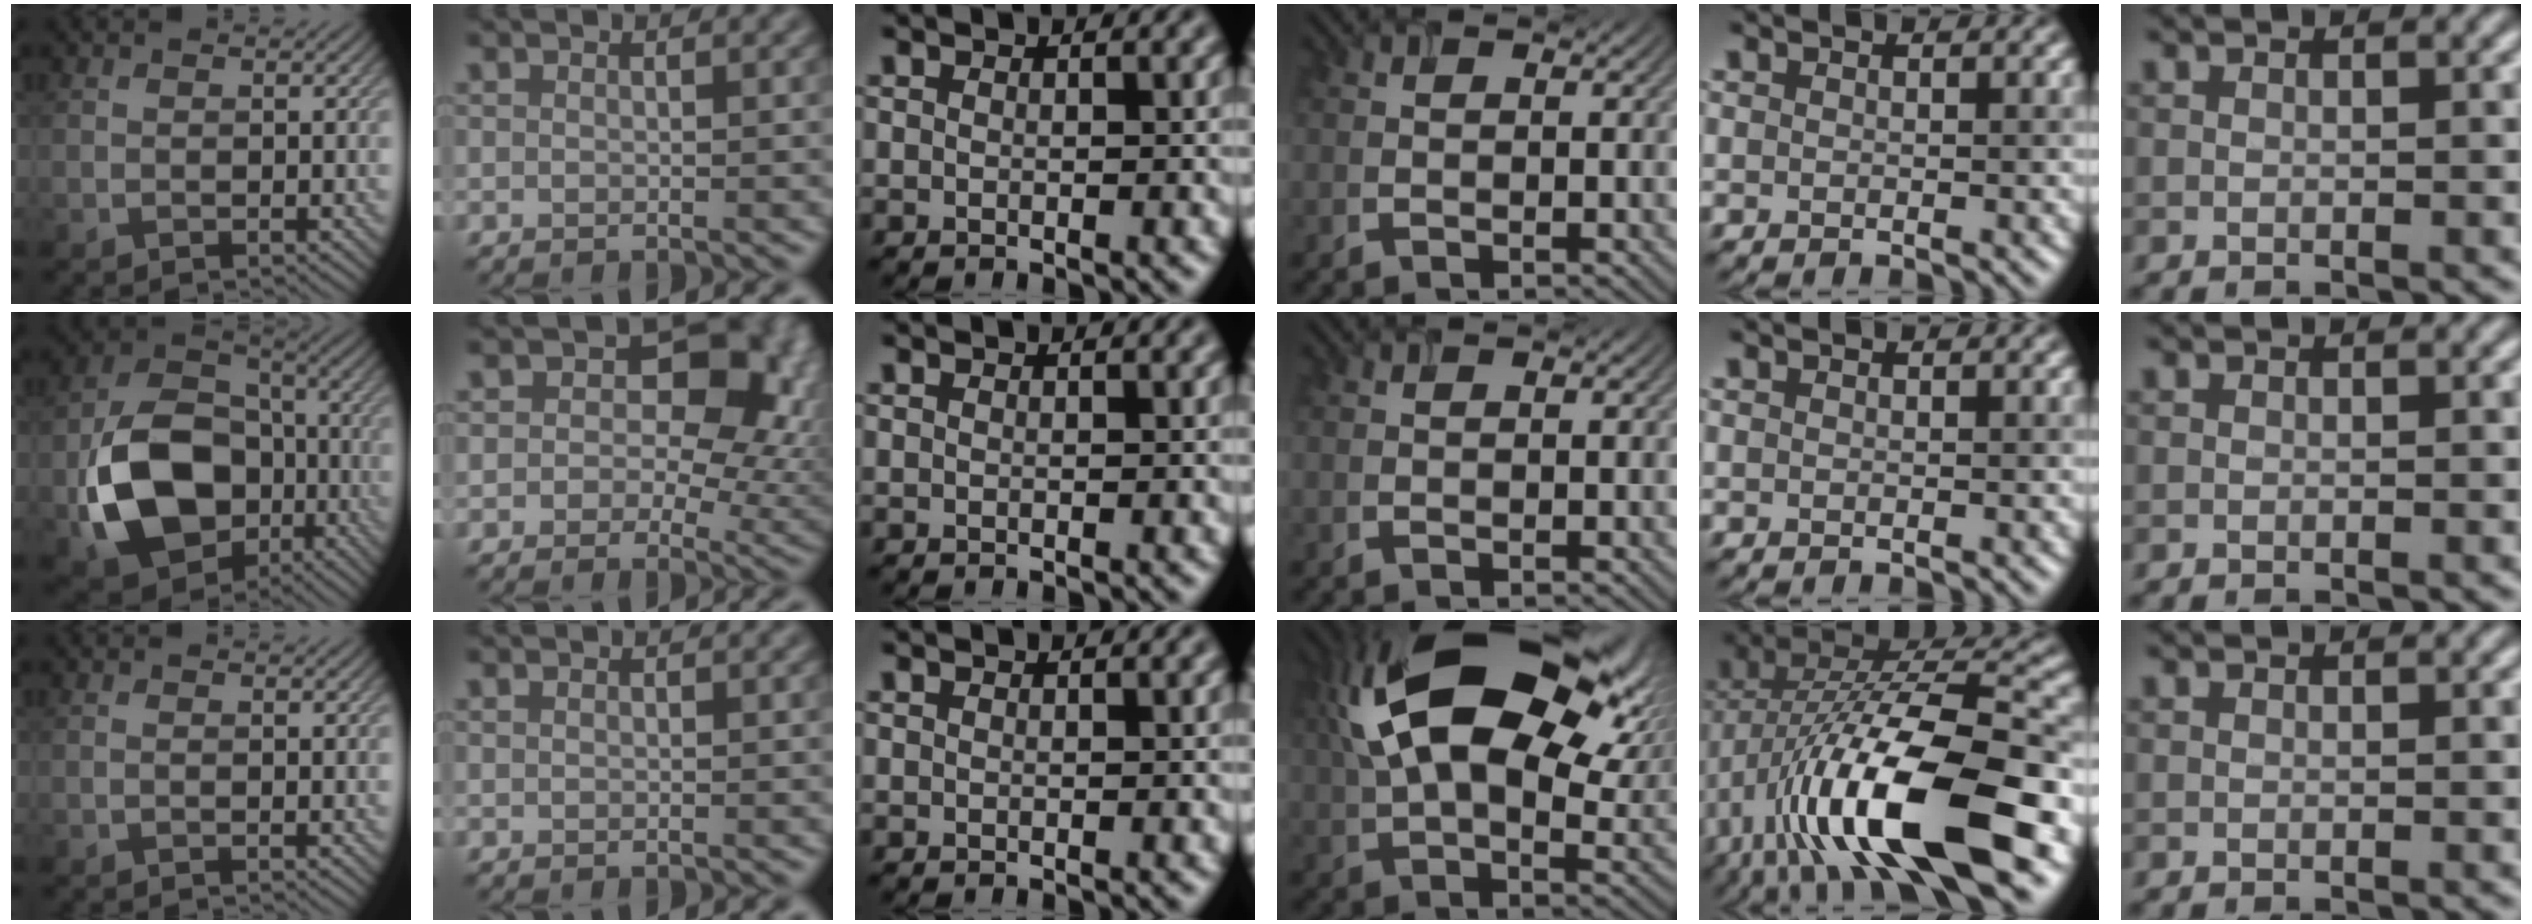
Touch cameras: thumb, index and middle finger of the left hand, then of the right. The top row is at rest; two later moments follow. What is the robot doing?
{"motion": "extract", "object": "airpods case & airpods"}